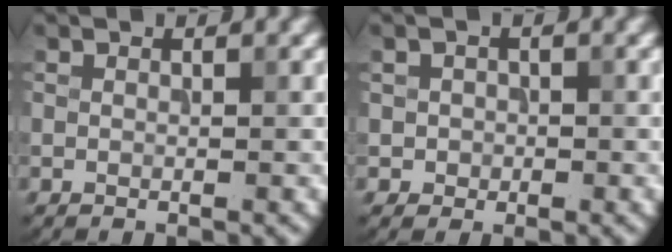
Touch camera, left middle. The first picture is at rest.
{"total": 1.2, "force": [-0.1, 1.2, 0.1], "torque": [0.010, -0.004, -0.002]}